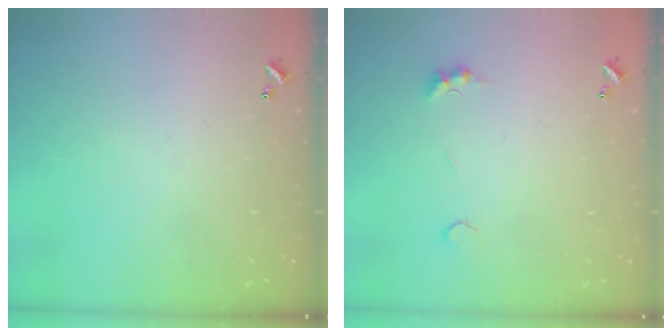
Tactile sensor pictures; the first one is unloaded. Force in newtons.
{"total": 2.2, "press": 2.1, "slide": 0.6}